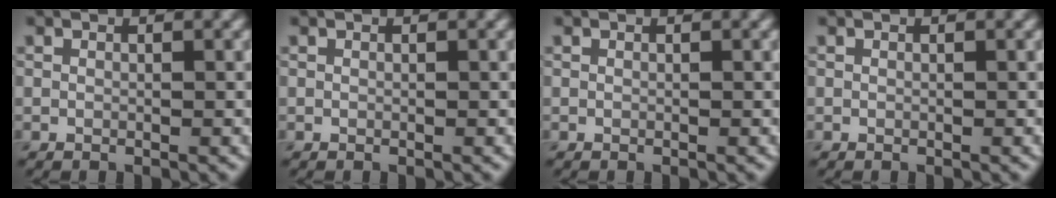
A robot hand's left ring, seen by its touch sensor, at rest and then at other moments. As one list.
[{"total": 0.0}, {"total": 0.0}, {"total": 0.0}]